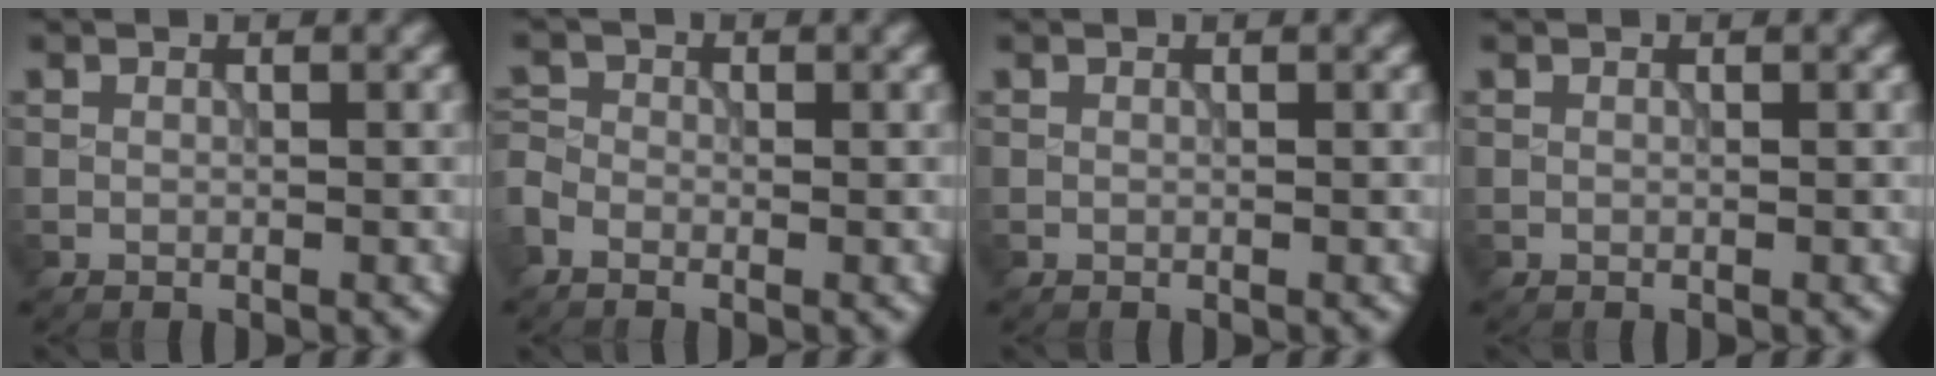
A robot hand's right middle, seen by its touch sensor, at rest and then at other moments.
{"total": 2.0, "force": [-1.2, 1.3, 0.9], "torque": [-0.026, -0.002, -0.030]}
{"total": 0.0}
{"total": 0.0}